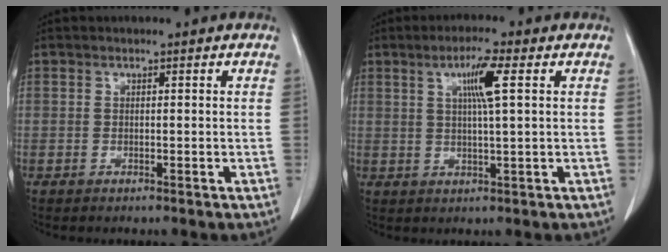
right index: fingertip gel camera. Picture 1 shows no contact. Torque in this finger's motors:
{"motor_torque": [0.29, 0.25, 0.16, 0.09]}